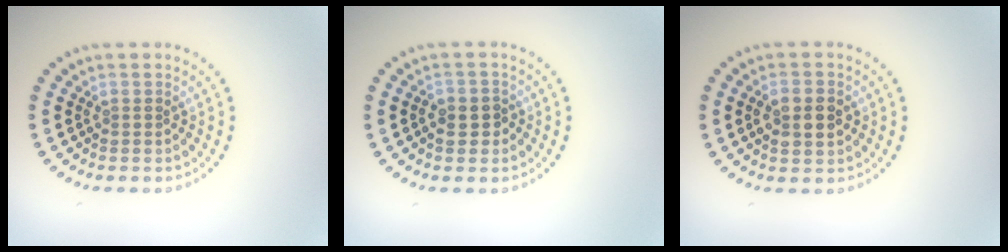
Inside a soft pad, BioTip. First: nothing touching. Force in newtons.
{"total": 2.3, "press": 2.1, "slide": 0.8}
{"total": 2.9, "press": 2.9, "slide": 0.1}